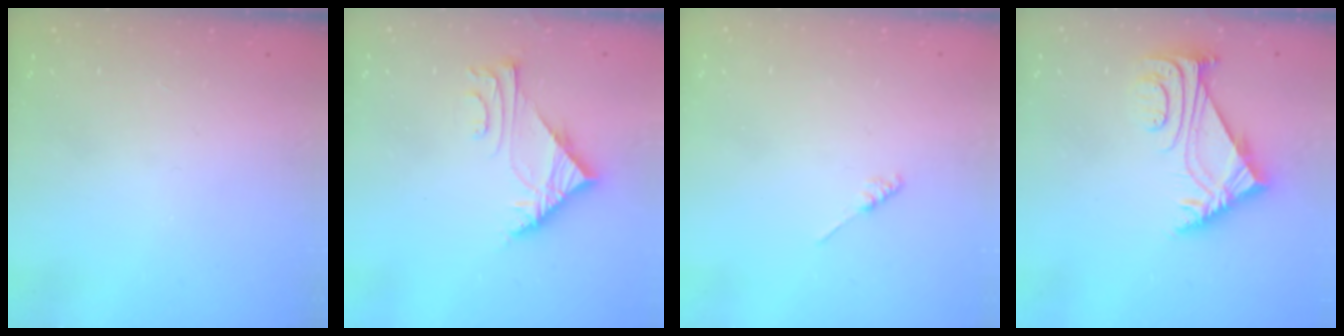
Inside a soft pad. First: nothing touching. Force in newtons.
{"total": 5.6, "press": 5.6, "slide": 0.3}
{"total": 1.2, "press": 1.1, "slide": 0.3}
{"total": 5.9, "press": 5.8, "slide": 1.1}